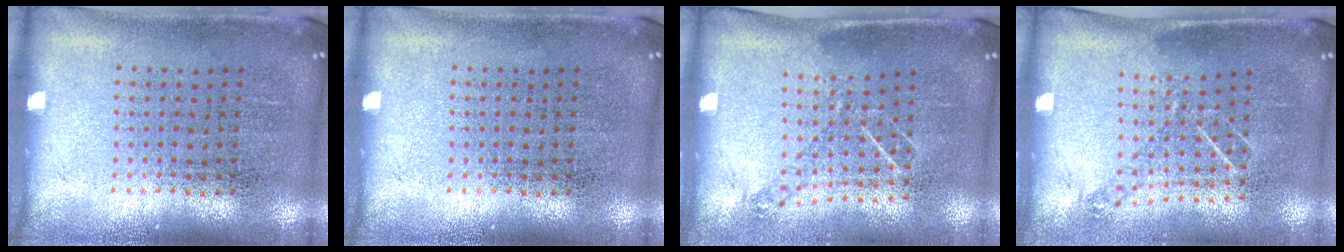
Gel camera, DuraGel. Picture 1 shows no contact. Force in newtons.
{"total": 0.0}
{"total": 0.9, "press": 0.8, "slide": 0.5}
{"total": 0.9, "press": 0.8, "slide": 0.5}